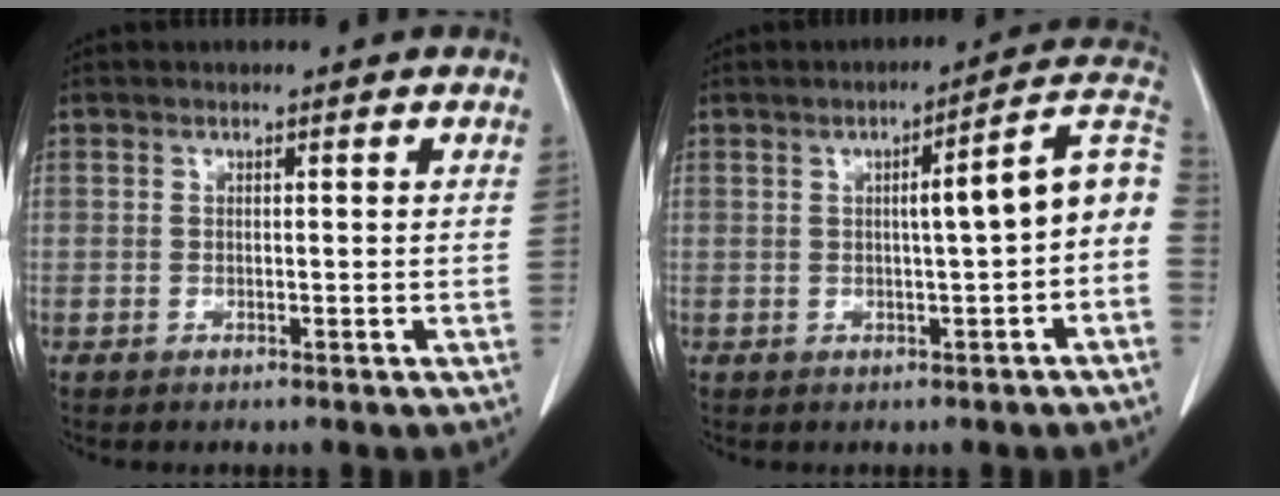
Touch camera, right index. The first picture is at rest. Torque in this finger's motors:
{"motor_torque": [0.95, 0.05, 0.26, 0.10]}